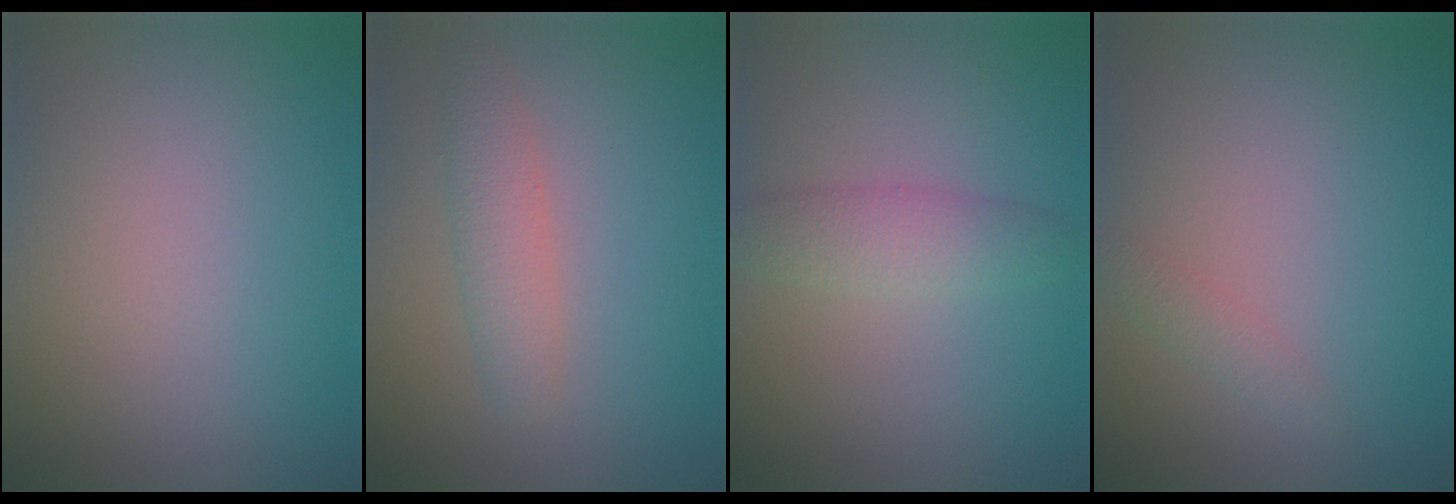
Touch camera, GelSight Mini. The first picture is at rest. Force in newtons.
{"total": 2.5, "press": 2.5, "slide": 0.1}
{"total": 2.7, "press": 2.7, "slide": 0.1}
{"total": 1.2, "press": 1.2, "slide": 0.1}